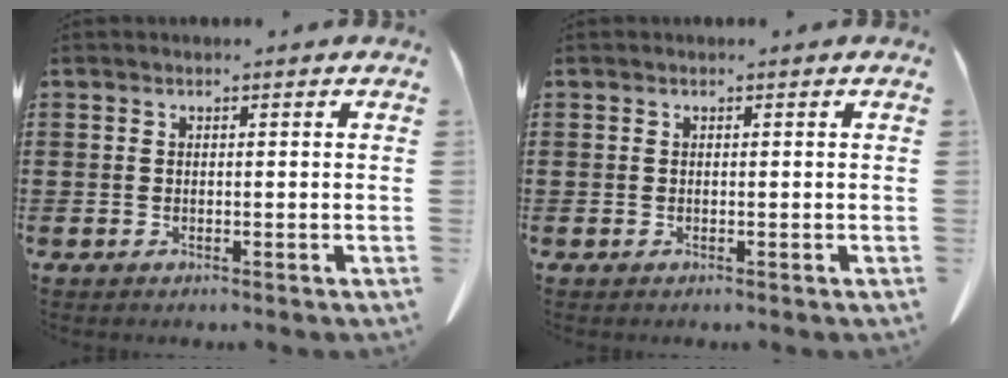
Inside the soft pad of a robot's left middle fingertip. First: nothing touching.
{"total": 0.0}